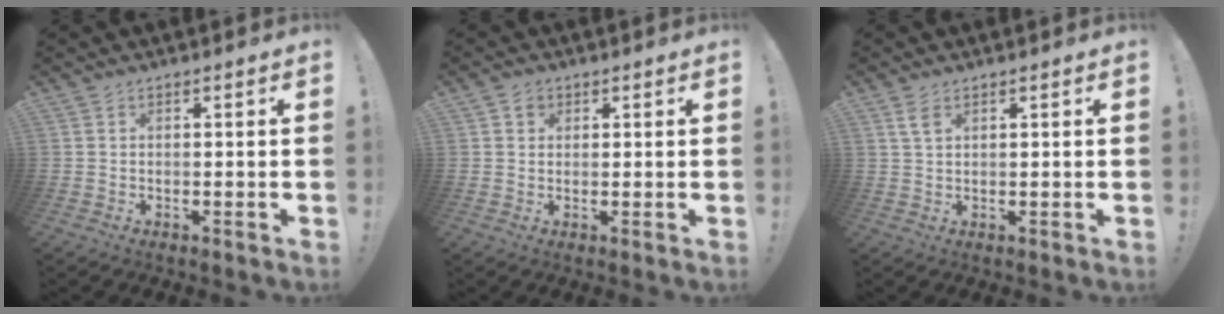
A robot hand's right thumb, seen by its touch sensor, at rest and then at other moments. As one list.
[{"total": 2.2, "force": [1.2, 1.9, 0.4], "torque": [0.002, -0.005, 0.019]}, {"total": 3.4, "force": [1.8, 1.7, 2.4], "torque": [-0.043, -0.001, 0.033]}]